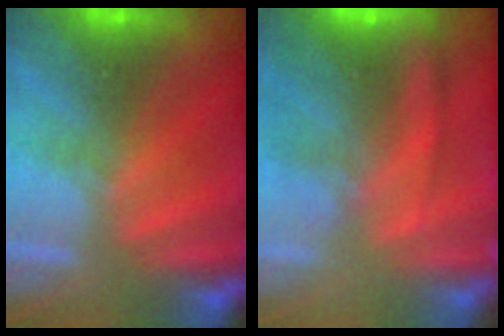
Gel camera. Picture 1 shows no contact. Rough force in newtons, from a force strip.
{"total": 7.7}